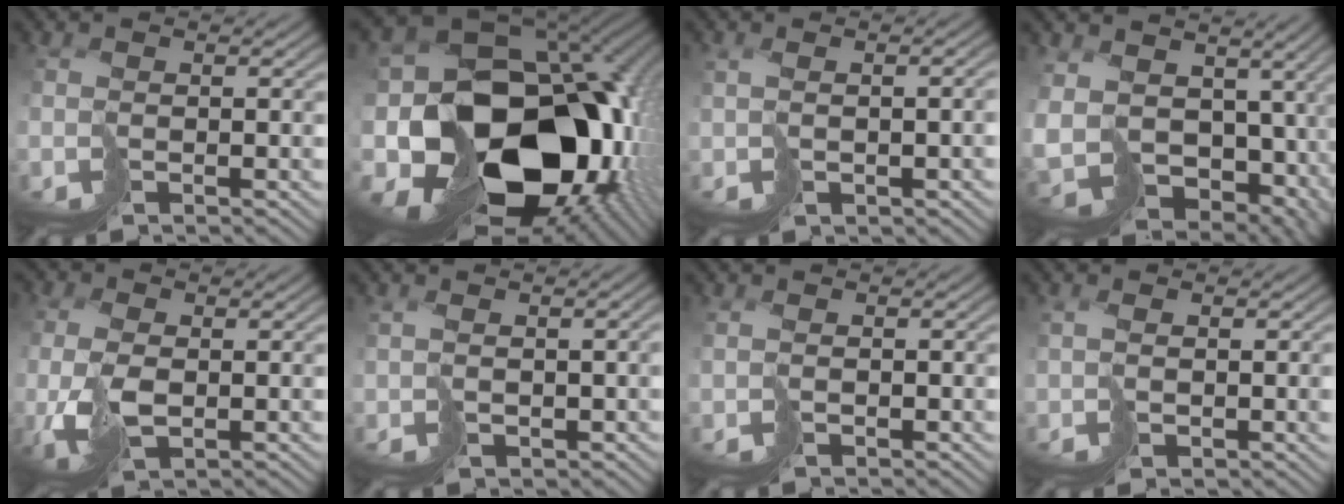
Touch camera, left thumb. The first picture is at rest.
{"total": 21.4, "force": [-5.2, 14.2, 15.1], "torque": [-0.311, -0.034, -0.051]}
{"total": 3.3, "force": [-0.3, 1.5, 2.9], "torque": [-0.055, -0.003, 0.010]}
{"total": 13.8, "force": [0.6, 9.8, 9.7], "torque": [-0.217, -0.045, 0.060]}
{"total": 5.8, "force": [-0.2, 3.0, 5.0], "torque": [-0.123, 0.002, 0.000]}
{"total": 3.1, "force": [0.4, 1.6, 2.6], "torque": [-0.056, -0.004, 0.019]}
{"total": 1.1, "force": [0.6, 0.8, 0.6], "torque": [-0.020, -0.002, 0.016]}
{"total": 2.1, "force": [1.0, 0.9, 1.6], "torque": [-0.033, 0.002, 0.025]}